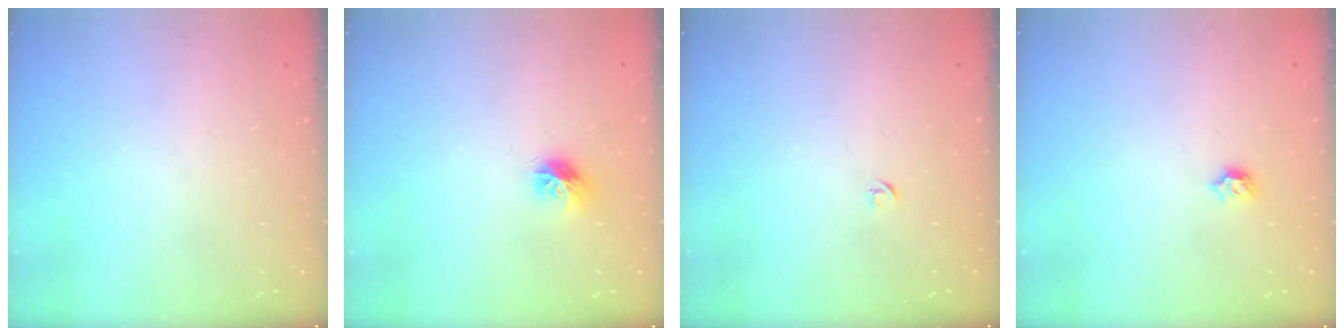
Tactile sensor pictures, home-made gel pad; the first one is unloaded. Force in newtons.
{"total": 7.7, "press": 7.7, "slide": 0.2}
{"total": 2.7, "press": 2.6, "slide": 0.6}
{"total": 4.8, "press": 4.7, "slide": 1.0}